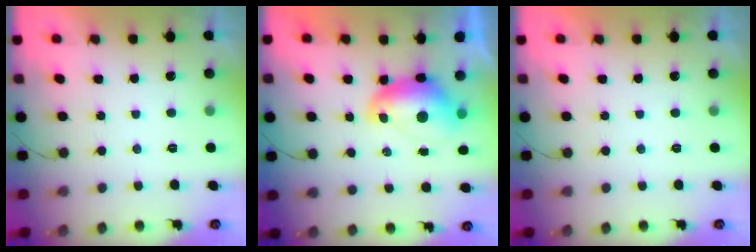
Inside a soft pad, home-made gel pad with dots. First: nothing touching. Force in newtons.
{"total": 9.6, "press": 9.5, "slide": 1.1}
{"total": 0.0}